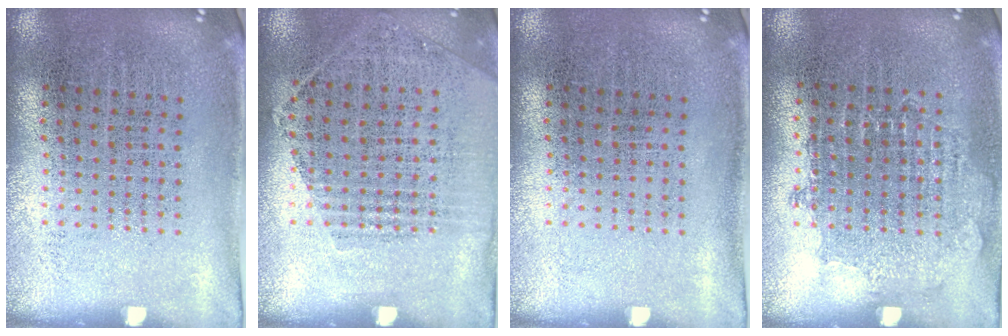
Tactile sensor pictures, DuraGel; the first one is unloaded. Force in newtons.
{"total": 1.2, "press": 1.0, "slide": 0.5}
{"total": 0.0}
{"total": 0.8, "press": 0.8, "slide": 0.3}